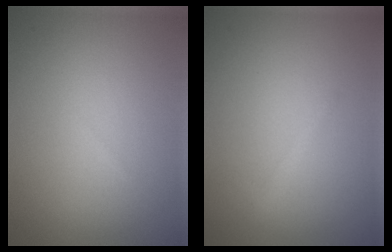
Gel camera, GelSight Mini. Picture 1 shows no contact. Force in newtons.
{"total": 1.0, "press": 1.0, "slide": 0.1}